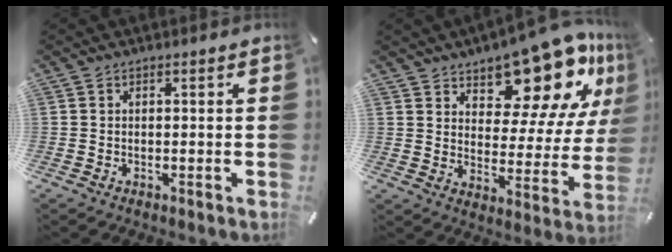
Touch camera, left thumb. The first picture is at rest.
{"total": 17.2, "force": [13.6, 7.3, 7.4], "torque": [-0.097, -0.118, 0.231]}